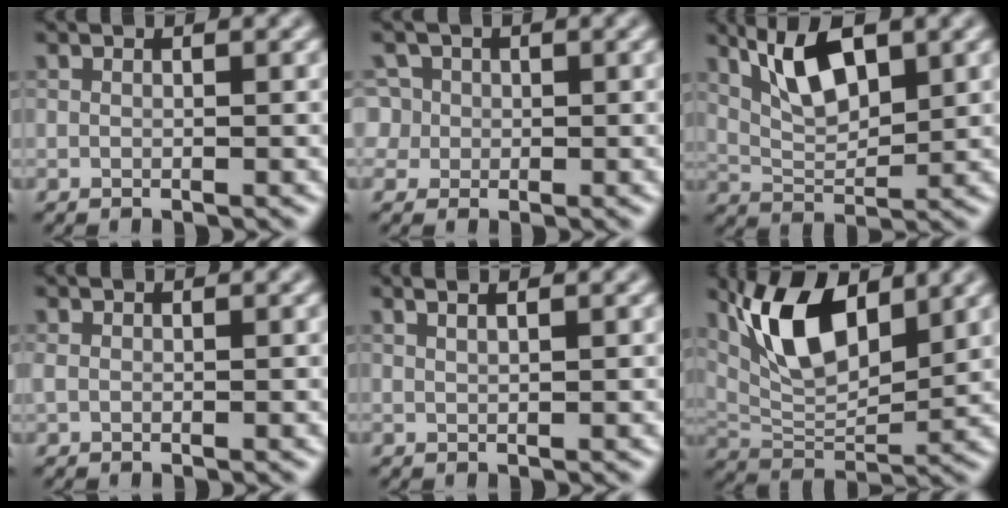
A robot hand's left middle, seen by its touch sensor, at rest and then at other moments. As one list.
[{"total": 2.7, "force": [0.9, 2.5, 0.4], "torque": [-0.014, 0.009, 0.024]}, {"total": 5.2, "force": [2.2, 2.0, 4.3], "torque": [-0.085, 0.006, 0.051]}, {"total": 0.0}, {"total": 2.0, "force": [1.2, 0.9, 1.3], "torque": [0.002, 0.015, -0.003]}, {"total": 8.0, "force": [3.7, 3.7, 6.1], "torque": [-0.117, 0.006, 0.074]}]